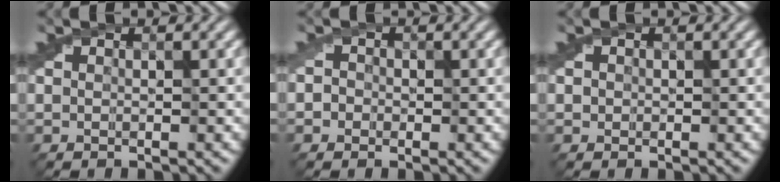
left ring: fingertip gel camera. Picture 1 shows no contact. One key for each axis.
{"total": 1.9, "fx": 0.1, "fy": 1.8, "fz": 0.8, "tx": -0.007, "ty": 0.009, "tz": -0.014}
{"total": 0.7, "fx": -0.1, "fy": 0.7, "fz": 0.1, "tx": -0.001, "ty": -0.003, "tz": -0.005}